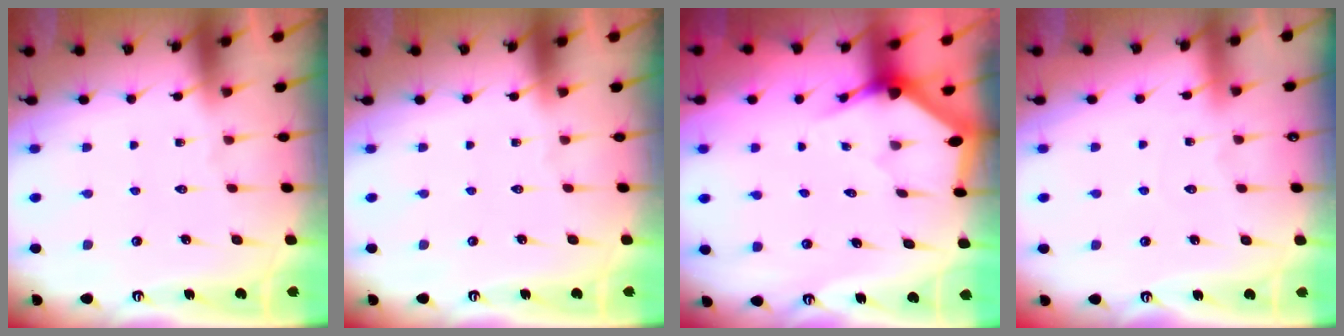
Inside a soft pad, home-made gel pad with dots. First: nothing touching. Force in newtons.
{"total": 0.0}
{"total": 3.0, "press": 3.0, "slide": 0.2}
{"total": 3.6, "press": 3.6, "slide": 0.4}